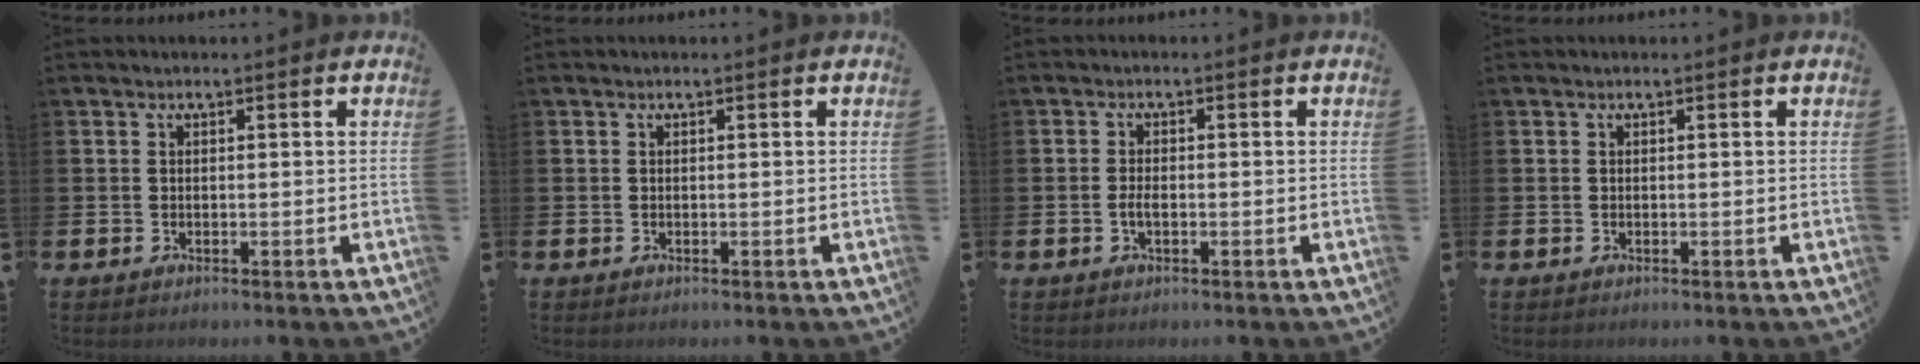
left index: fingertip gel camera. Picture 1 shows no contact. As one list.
[{"total": 0.0}, {"total": 1.6, "force": [-0.5, 0.8, 1.4], "torque": [-0.025, 0.001, -0.010]}, {"total": 0.0}]